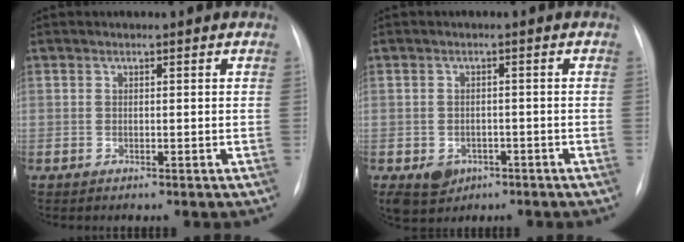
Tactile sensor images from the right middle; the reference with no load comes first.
{"total": 4.8, "force": [-2.2, 3.8, 1.8], "torque": [-0.030, 0.000, -0.023]}